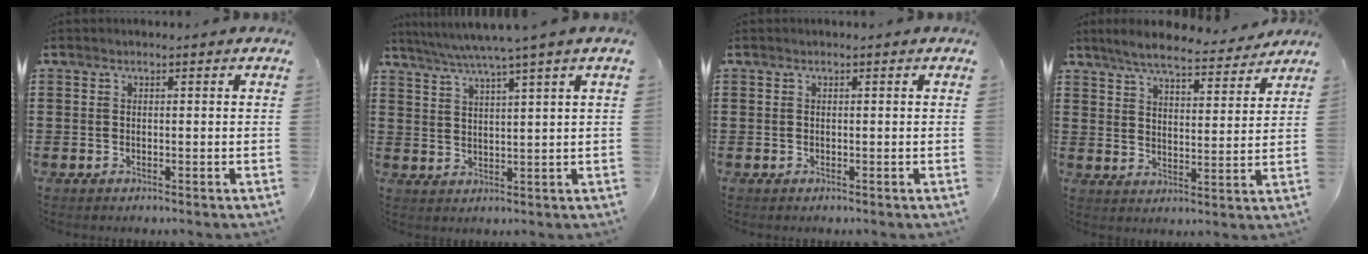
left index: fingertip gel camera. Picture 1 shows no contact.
{"total": 4.8, "force": [3.7, -1.1, 2.8], "torque": [-0.064, -0.020, 0.062]}
{"total": 0.0}
{"total": 6.6, "force": [6.1, 0.5, 2.5], "torque": [-0.071, -0.026, 0.108]}